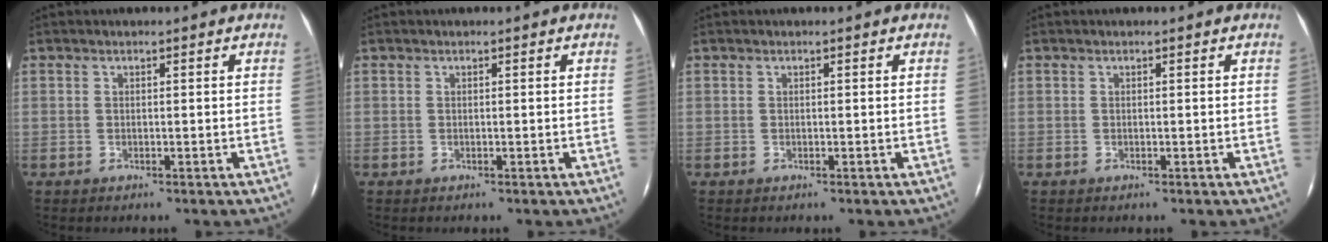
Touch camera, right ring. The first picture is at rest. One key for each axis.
{"total": 0.0}
{"total": 0.0}
{"total": 0.0}